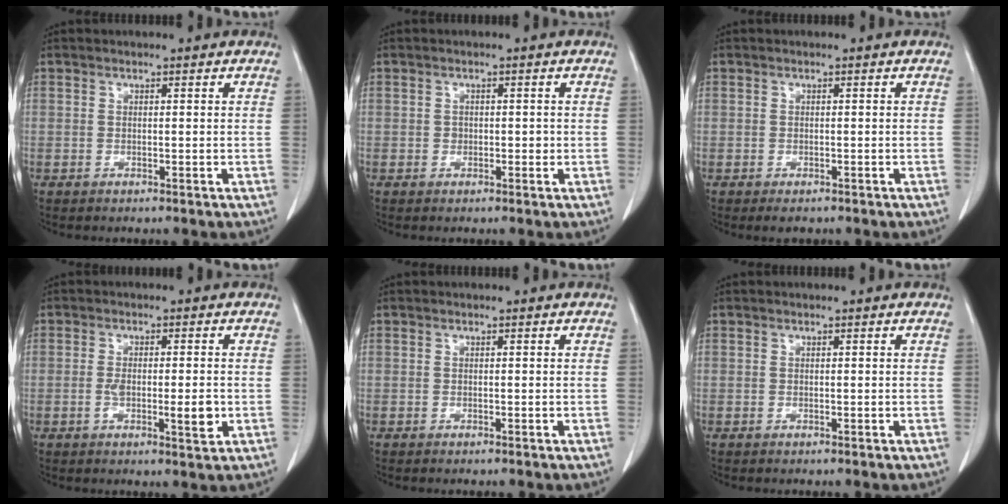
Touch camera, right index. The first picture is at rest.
{"total": 1.3, "force": [-0.2, 1.0, 0.7], "torque": [-0.009, 0.002, -0.002]}
{"total": 1.5, "force": [-1.0, 0.8, 0.7], "torque": [-0.008, 0.001, -0.009]}
{"total": 5.5, "force": [-1.2, 1.4, 5.2], "torque": [-0.088, -0.006, -0.018]}
{"total": 0.0}
{"total": 0.0}